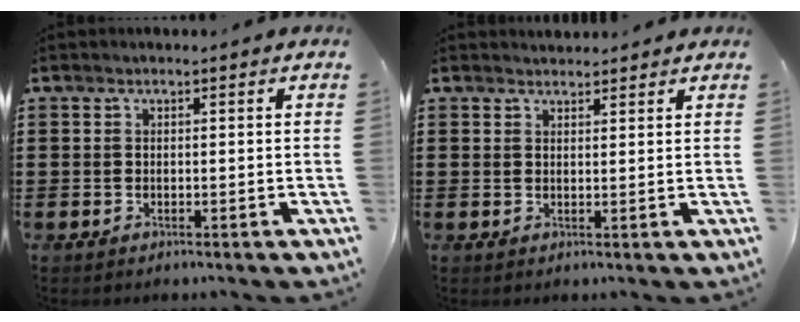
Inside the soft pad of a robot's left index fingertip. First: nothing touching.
{"total": 1.5, "force": [1.5, 0.3, -0.1], "torque": [-0.002, 0.003, 0.030]}